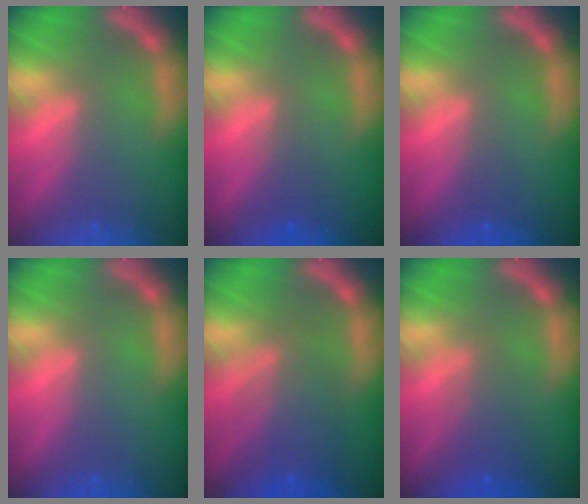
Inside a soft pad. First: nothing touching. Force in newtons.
{"total": 1.5}
{"total": 1.0}
{"total": 0.0}
{"total": 6.0}
{"total": 3.1}